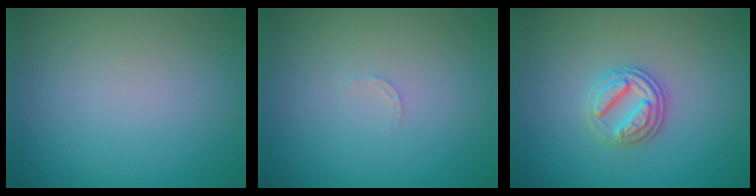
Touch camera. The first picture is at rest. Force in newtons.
{"total": 0.7, "press": 0.6, "slide": 0.3}
{"total": 3.4, "press": 2.7, "slide": 2.0}